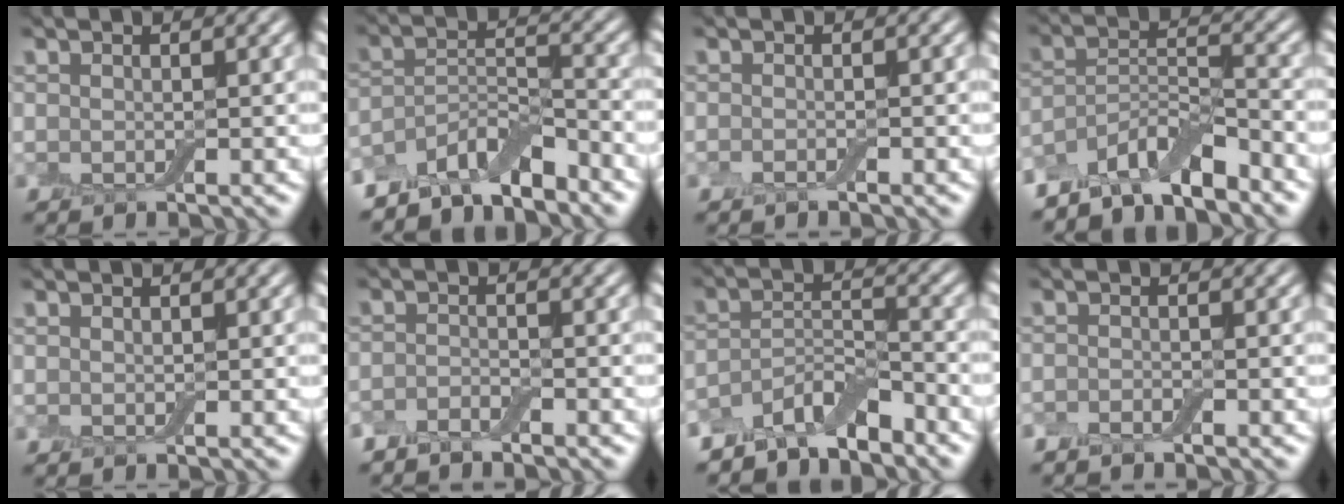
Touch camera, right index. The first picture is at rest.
{"total": 5.5, "force": [-4.7, 1.7, 2.2], "torque": [-0.032, 0.006, -0.092]}
{"total": 0.6, "force": [-0.5, 0.0, 0.4], "torque": [-0.010, 0.001, -0.011]}
{"total": 6.0, "force": [-5.1, 1.7, 2.8], "torque": [-0.044, 0.007, -0.097]}
{"total": 0.0}
{"total": 1.7, "force": [-1.5, 0.3, 0.6], "torque": [-0.015, 0.001, -0.036]}
{"total": 4.9, "force": [-4.2, 1.6, 2.0], "torque": [-0.027, 0.006, -0.084]}
{"total": 1.0, "force": [-1.0, 0.1, 0.4], "torque": [-0.011, -0.003, -0.023]}